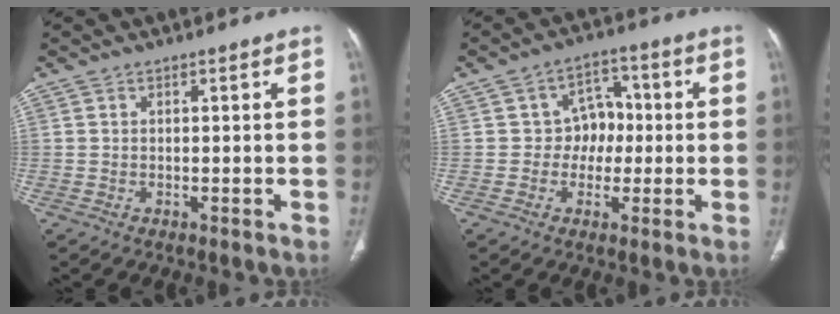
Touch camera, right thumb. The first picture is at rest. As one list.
[{"total": 7.0, "force": [-0.2, 5.9, 3.9], "torque": [-0.009, 0.019, -0.011]}]